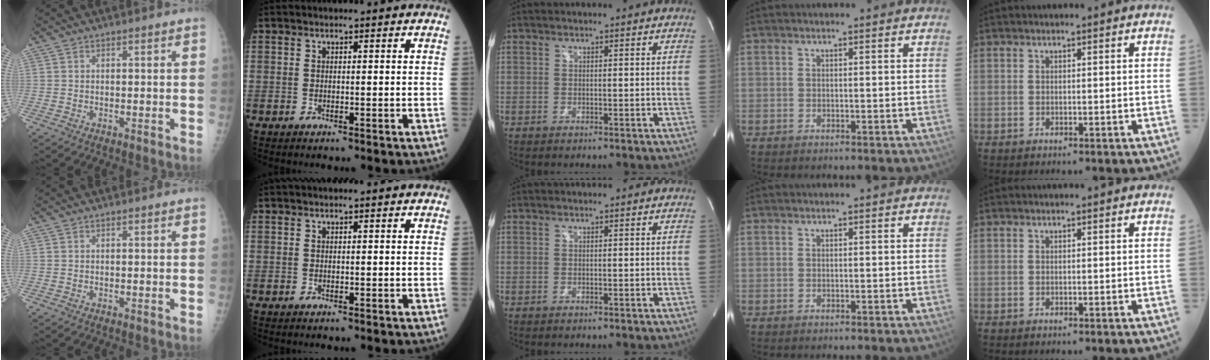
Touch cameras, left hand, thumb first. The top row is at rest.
{}